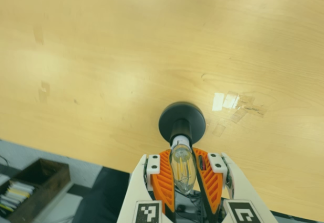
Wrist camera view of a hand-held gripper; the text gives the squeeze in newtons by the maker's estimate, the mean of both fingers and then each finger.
{"total": 21.0, "left": 22.4, "right": 19.7}